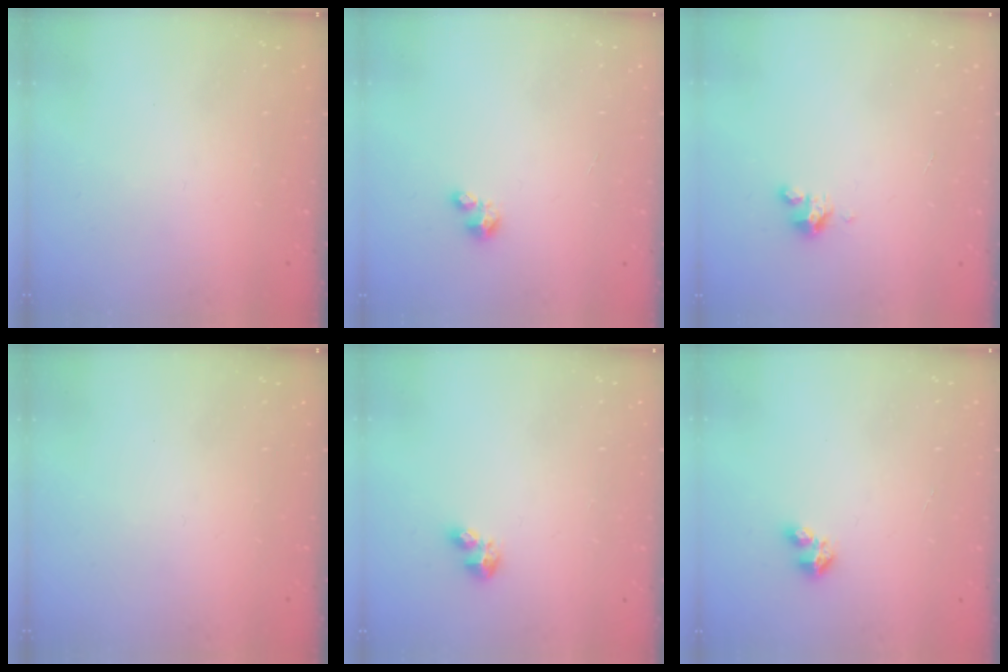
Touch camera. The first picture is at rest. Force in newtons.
{"total": 2.5, "press": 2.5, "slide": 0.3}
{"total": 2.8, "press": 2.8, "slide": 0.2}
{"total": 0.0}
{"total": 4.6, "press": 4.6, "slide": 0.6}
{"total": 2.7, "press": 2.7, "slide": 0.3}